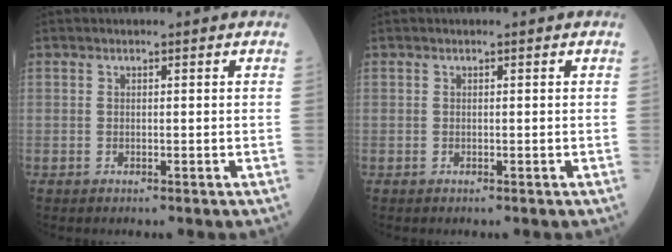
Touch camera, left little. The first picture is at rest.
{"total": 0.0}